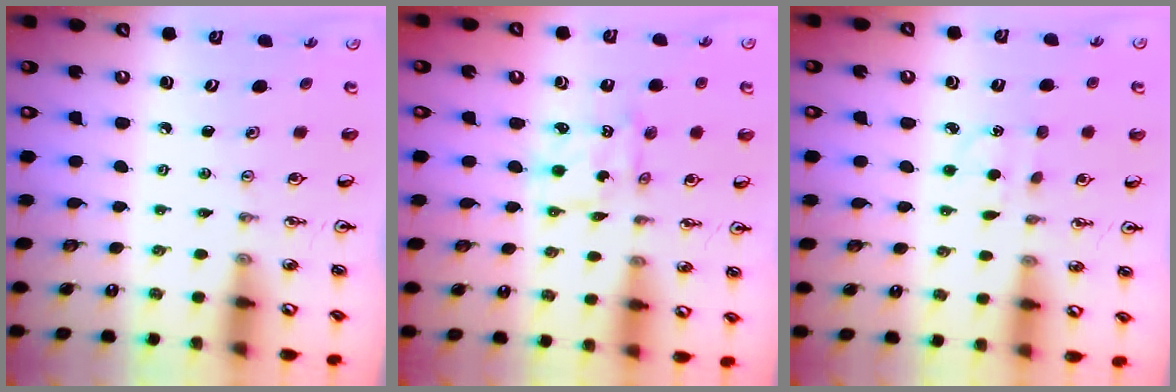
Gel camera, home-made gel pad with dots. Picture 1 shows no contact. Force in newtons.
{"total": 2.4, "press": 2.4, "slide": 0.1}
{"total": 2.7, "press": 2.6, "slide": 0.4}